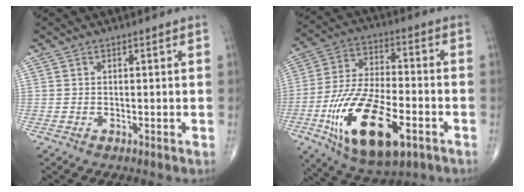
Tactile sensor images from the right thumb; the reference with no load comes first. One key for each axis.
{"total": 21.2, "fx": -8.1, "fy": 9.6, "fz": 17.1, "tx": -0.314, "ty": 0.020, "tz": -0.129}